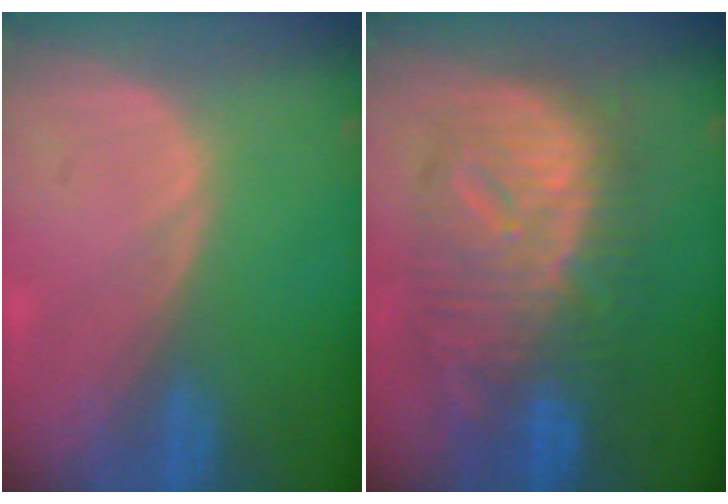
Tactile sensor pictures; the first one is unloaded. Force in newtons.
{"total": 12.3, "press": 12.3, "slide": 1.1}